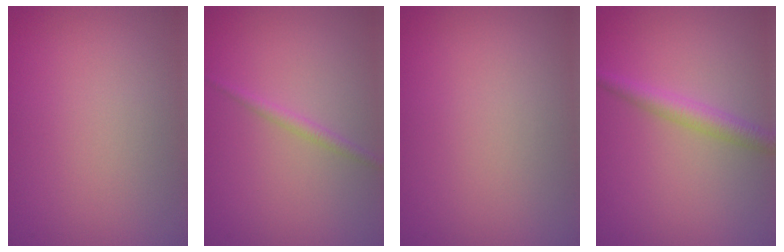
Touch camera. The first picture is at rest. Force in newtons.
{"total": 1.1, "press": 1.1, "slide": 0.0}
{"total": 0.0}
{"total": 2.5, "press": 2.5, "slide": 0.1}